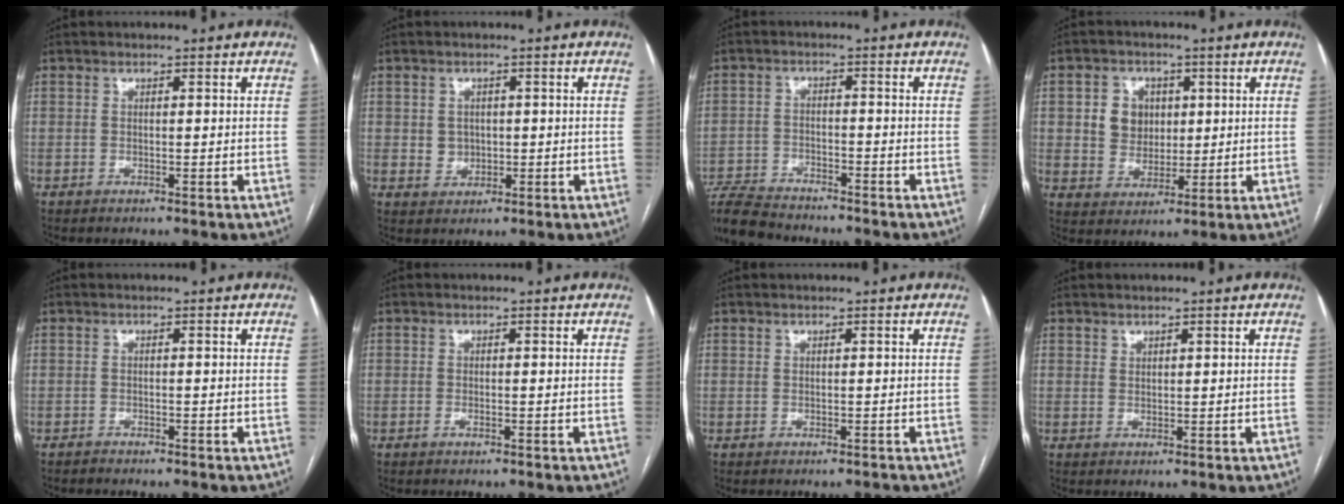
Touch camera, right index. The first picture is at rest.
{"total": 3.0, "force": [0.2, 2.8, 1.1], "torque": [-0.013, 0.003, 0.011]}
{"total": 9.4, "force": [-8.8, 1.6, 2.8], "torque": [-0.051, -0.008, -0.150]}
{"total": 6.6, "force": [1.6, 5.8, 2.8], "torque": [-0.053, 0.015, 0.037]}
{"total": 0.7, "force": [-0.7, 0.1, 0.0], "torque": [-0.006, -0.001, -0.015]}
{"total": 0.8, "force": [-0.3, 0.3, 0.7], "torque": [-0.014, -0.002, -0.005]}
{"total": 0.0}
{"total": 0.9, "force": [0.8, 0.4, 0.1], "torque": [0.004, -0.004, 0.013]}